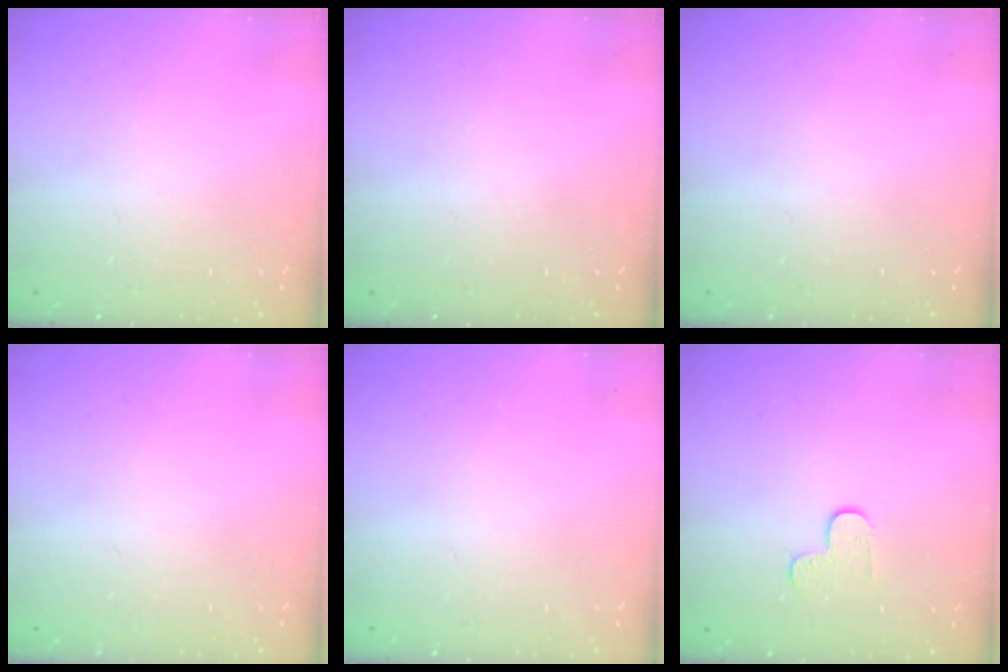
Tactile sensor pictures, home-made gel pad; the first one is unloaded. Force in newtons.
{"total": 0.0}
{"total": 0.0}
{"total": 0.0}
{"total": 0.0}
{"total": 5.5, "press": 5.5, "slide": 0.5}